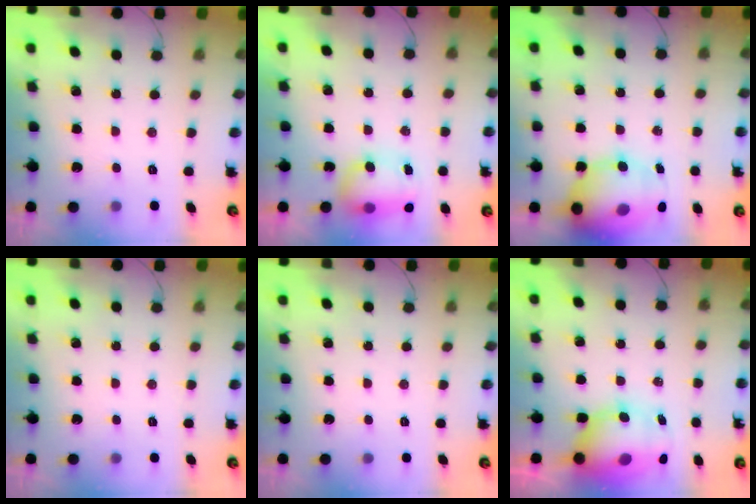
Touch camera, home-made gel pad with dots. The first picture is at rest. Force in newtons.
{"total": 11.9, "press": 9.7, "slide": 6.8}
{"total": 21.1, "press": 20.6, "slide": 4.6}
{"total": 0.0}
{"total": 0.0}
{"total": 11.0, "press": 10.9, "slide": 1.9}